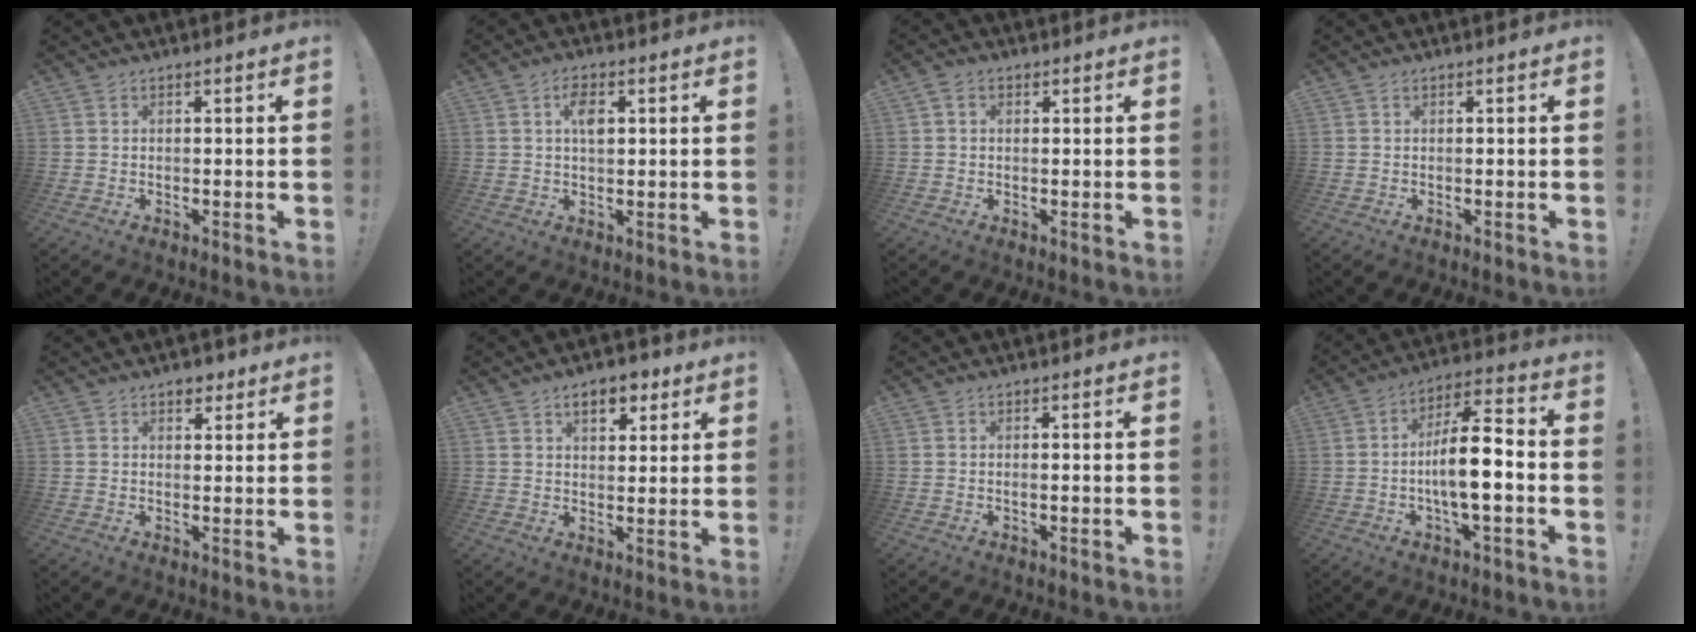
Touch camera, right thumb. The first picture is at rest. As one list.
[{"total": 5.1, "force": [1.4, 2.7, 4.0], "torque": [-0.060, -0.001, 0.020]}, {"total": 2.1, "force": [0.5, 1.7, 1.2], "torque": [-0.020, 0.006, 0.009]}, {"total": 0.0}, {"total": 3.3, "force": [2.1, 2.3, 1.2], "torque": [-0.001, -0.008, 0.033]}, {"total": 7.5, "force": [3.9, 4.3, 4.7], "torque": [-0.064, -0.005, 0.067]}, {"total": 1.1, "force": [-0.5, -0.1, 0.9], "torque": [-0.016, -0.001, -0.010]}, {"total": 13.8, "force": [-2.5, 4.1, 12.9], "torque": [-0.228, 0.011, -0.048]}]